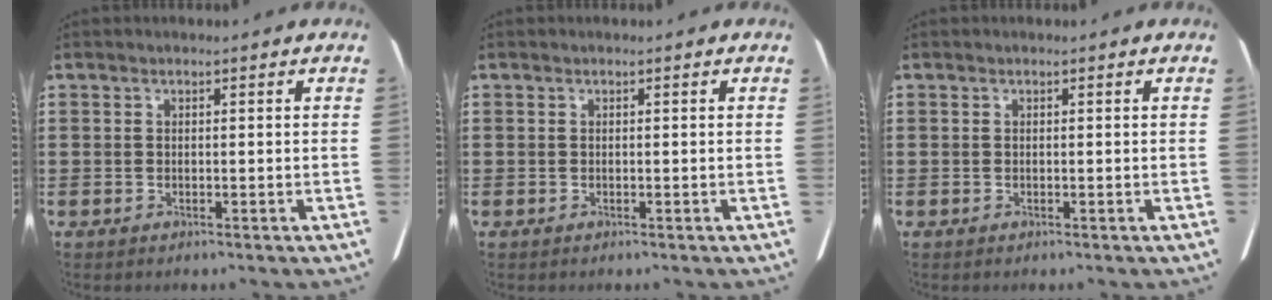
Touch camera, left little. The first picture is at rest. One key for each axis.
{"total": 0.0}
{"total": 0.0}